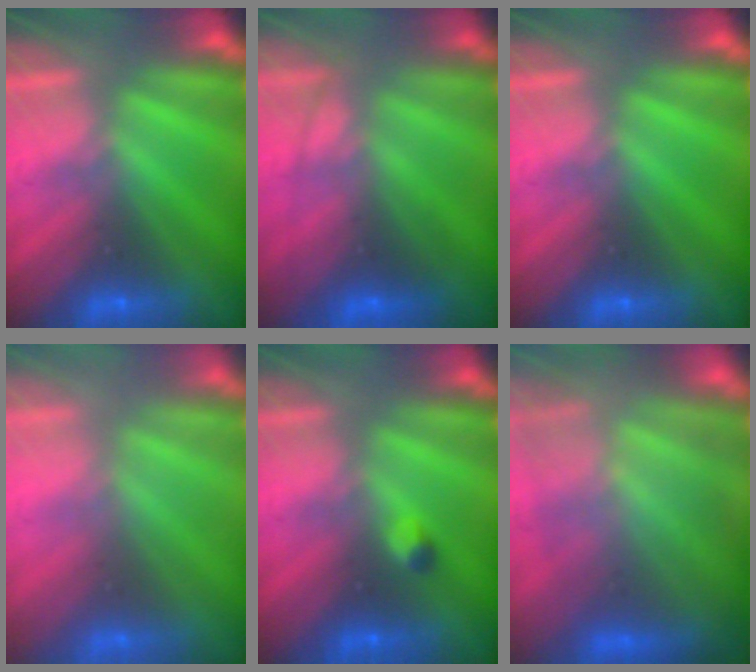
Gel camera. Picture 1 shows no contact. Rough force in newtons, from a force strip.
{"total": 3.4}
{"total": 0.0}
{"total": 2.5}
{"total": 2.4}
{"total": 9.8}